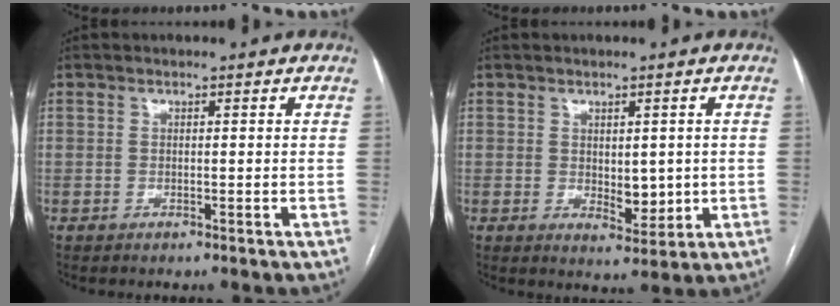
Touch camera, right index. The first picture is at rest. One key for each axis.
{"total": 4.6, "fx": 0.0, "fy": 2.3, "fz": 4.0, "tx": -0.055, "ty": -0.006, "tz": 0.010}